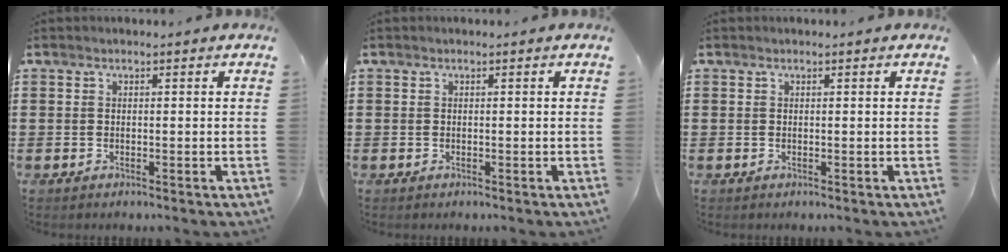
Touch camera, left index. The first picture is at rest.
{"total": 0.0}
{"total": 0.0}